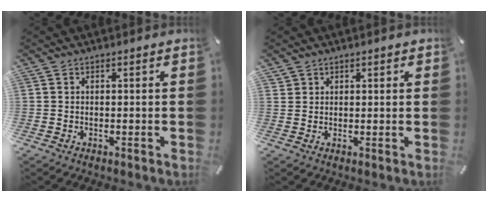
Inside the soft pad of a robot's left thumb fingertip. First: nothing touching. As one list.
[{"total": 1.7, "force": [1.2, 1.3, 0.1], "torque": [-0.003, -0.001, 0.023]}]